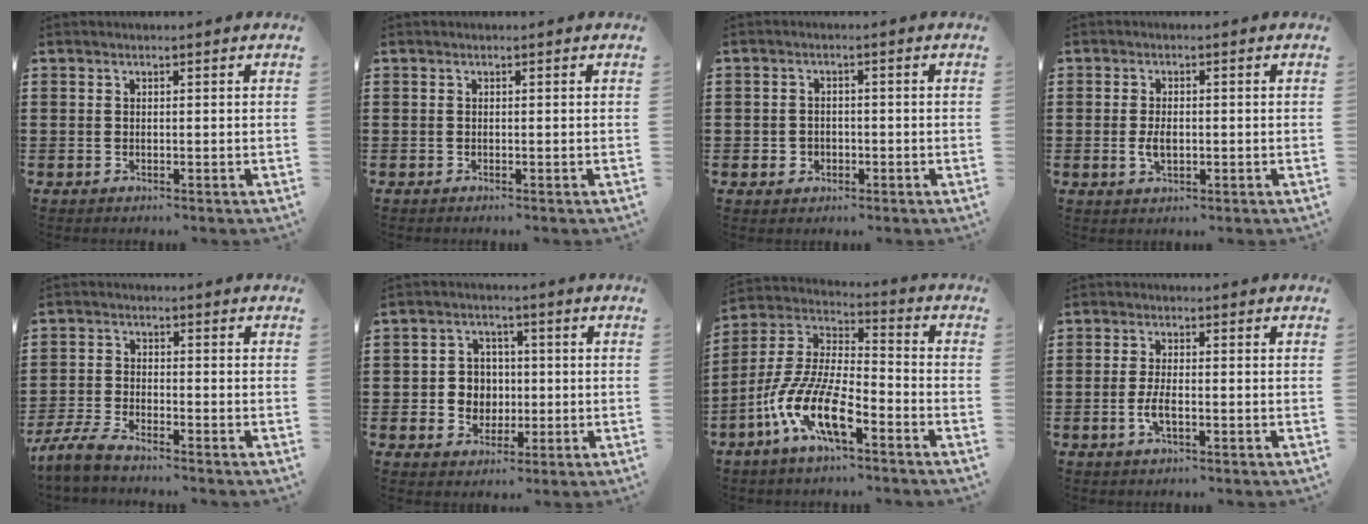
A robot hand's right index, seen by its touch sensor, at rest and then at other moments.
{"total": 0.0}
{"total": 1.8, "force": [-0.8, 1.6, 0.5], "torque": [-0.015, 0.001, -0.018]}
{"total": 3.0, "force": [-0.4, 1.7, 2.5], "torque": [-0.055, -0.001, -0.010]}
{"total": 4.4, "force": [-4.1, 0.0, 1.7], "torque": [-0.058, -0.014, -0.085]}
{"total": 4.9, "force": [-0.3, 4.7, 1.4], "torque": [-0.037, 0.011, -0.011]}
{"total": 11.9, "force": [-6.9, 3.5, 9.1], "torque": [-0.224, -0.016, -0.141]}
{"total": 3.2, "force": [-1.0, 1.0, 2.9], "torque": [-0.057, -0.002, -0.019]}